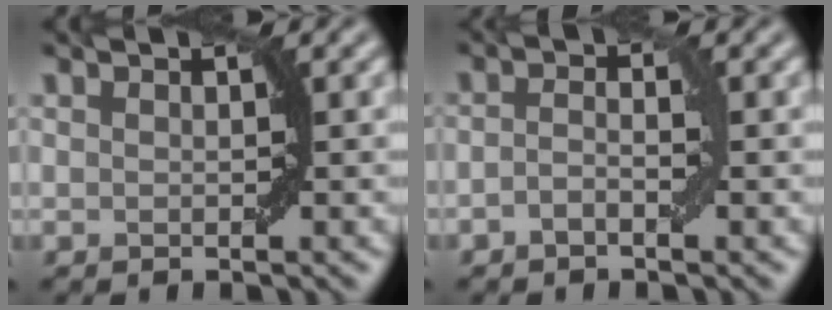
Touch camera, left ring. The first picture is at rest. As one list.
[{"total": 1.4, "force": [-0.6, 0.4, 1.1], "torque": [-0.024, 0.003, -0.015]}]